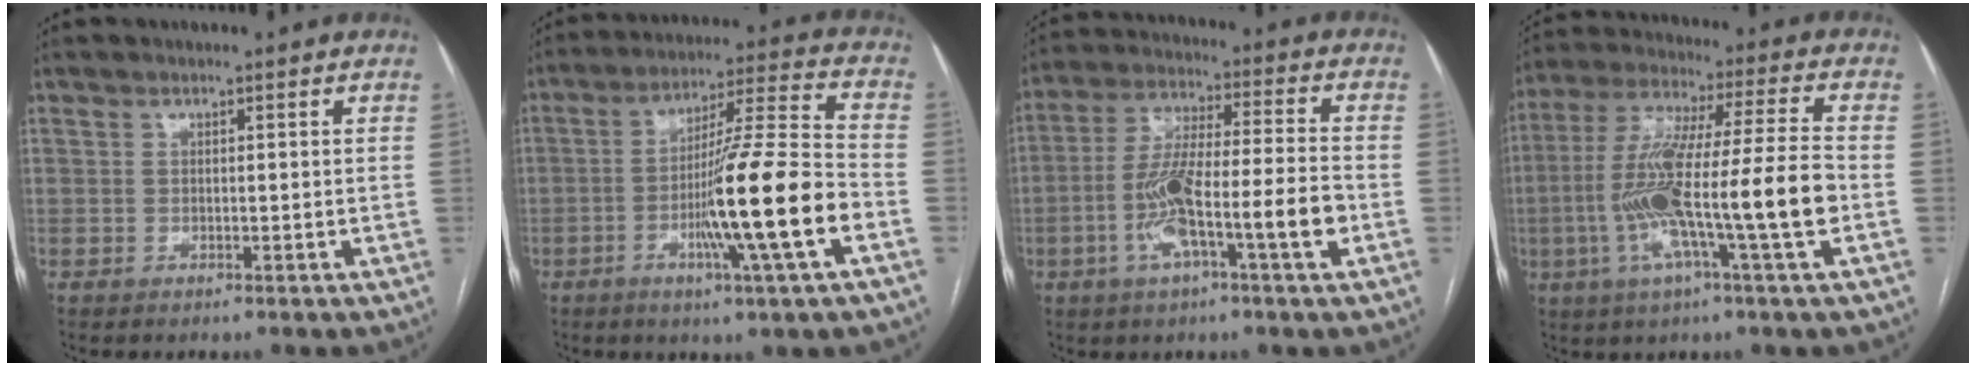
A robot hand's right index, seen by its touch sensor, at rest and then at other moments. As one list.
[{"total": 16.5, "force": [-5.1, -1.0, 15.7], "torque": [-0.266, -0.006, -0.090]}, {"total": 13.5, "force": [-4.4, 0.8, 12.8], "torque": [-0.240, 0.007, -0.082]}, {"total": 17.5, "force": [-4.2, -0.2, 17.0], "torque": [-0.324, 0.004, -0.082]}]